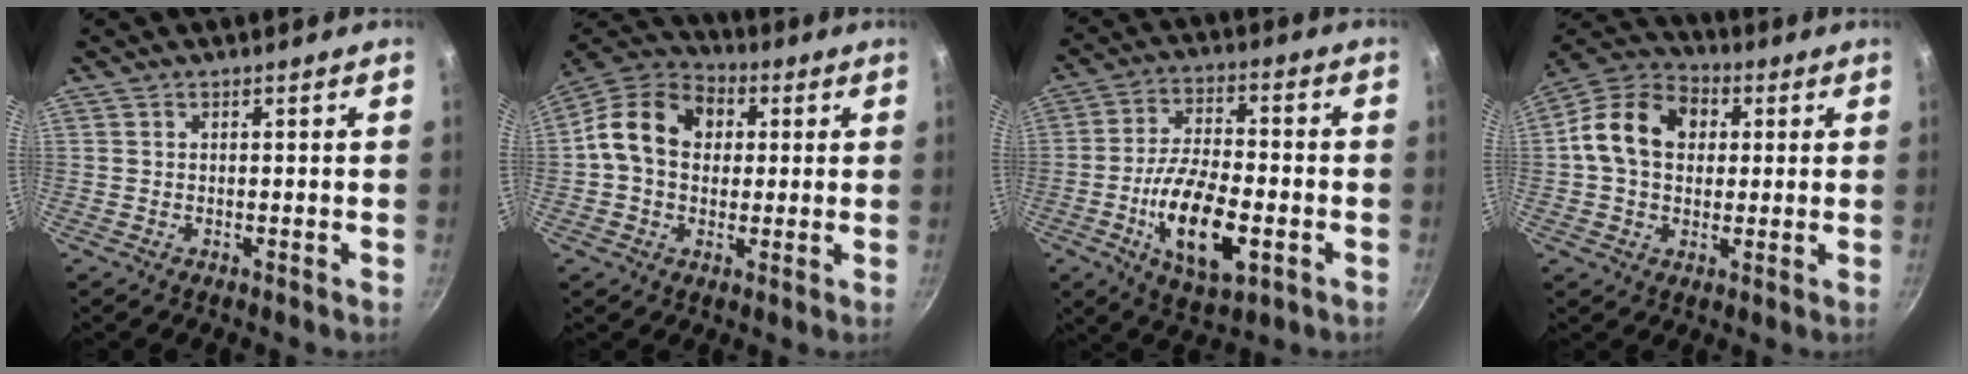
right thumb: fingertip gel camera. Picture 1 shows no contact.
{"total": 14.4, "force": [2.0, 11.3, 8.7], "torque": [-0.129, 0.027, 0.013]}
{"total": 15.6, "force": [-4.6, 7.0, 13.1], "torque": [-0.228, 0.018, -0.079]}
{"total": 14.1, "force": [2.1, 10.8, 8.7], "torque": [-0.129, 0.023, 0.016]}